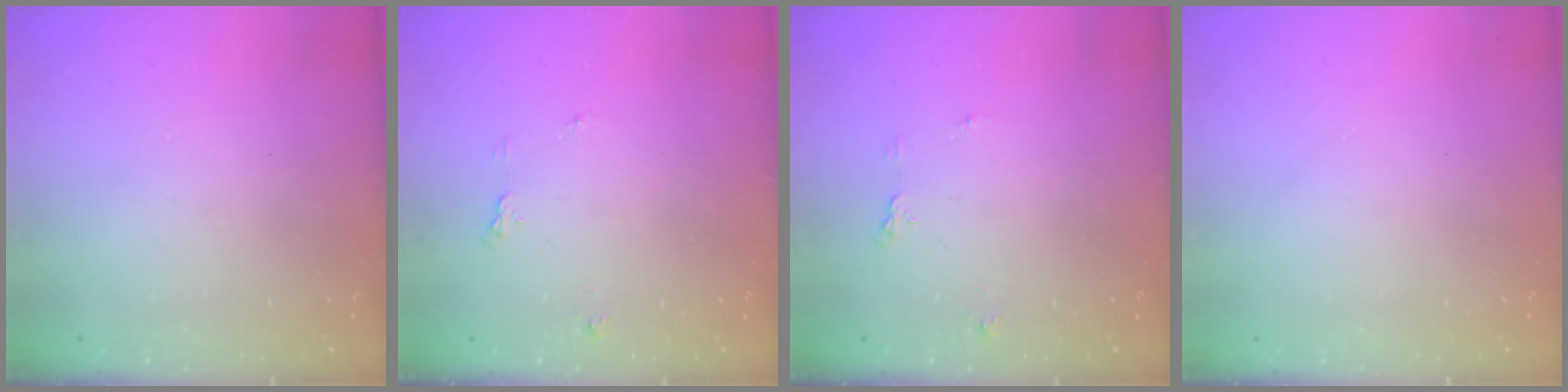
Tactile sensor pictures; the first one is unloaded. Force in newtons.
{"total": 4.3, "press": 4.3, "slide": 0.4}
{"total": 4.3, "press": 4.3, "slide": 0.4}
{"total": 0.0}